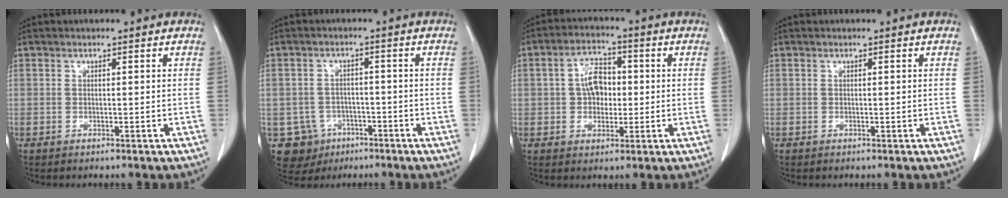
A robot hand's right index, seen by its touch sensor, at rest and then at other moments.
{"total": 6.7, "force": [-2.9, 6.0, 0.6], "torque": [-0.016, 0.009, -0.036]}
{"total": 6.1, "force": [0.2, 3.9, 4.6], "torque": [-0.086, 0.017, 0.002]}
{"total": 0.0}